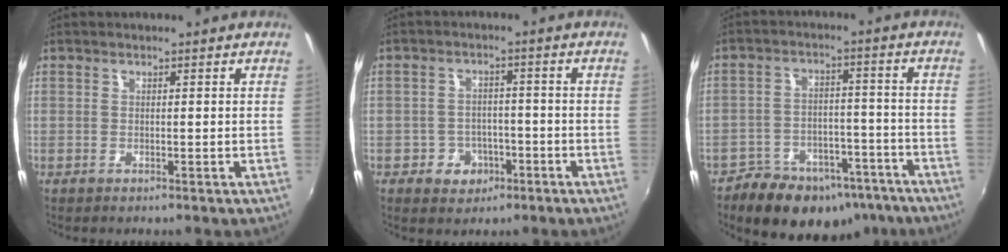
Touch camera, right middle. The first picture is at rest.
{"total": 5.7, "force": [-2.8, 4.7, 1.4], "torque": [-0.039, 0.012, -0.033]}
{"total": 17.8, "force": [-13.1, 9.7, 7.2], "torque": [-0.144, 0.019, -0.167]}